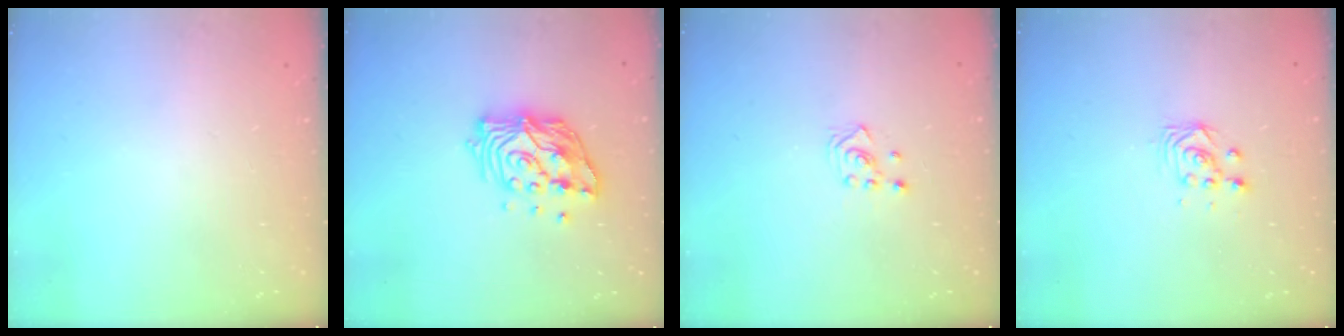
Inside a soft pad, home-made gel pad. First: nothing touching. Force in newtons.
{"total": 15.1, "press": 15.0, "slide": 1.4}
{"total": 2.6, "press": 2.4, "slide": 0.9}
{"total": 2.9, "press": 2.9, "slide": 0.4}